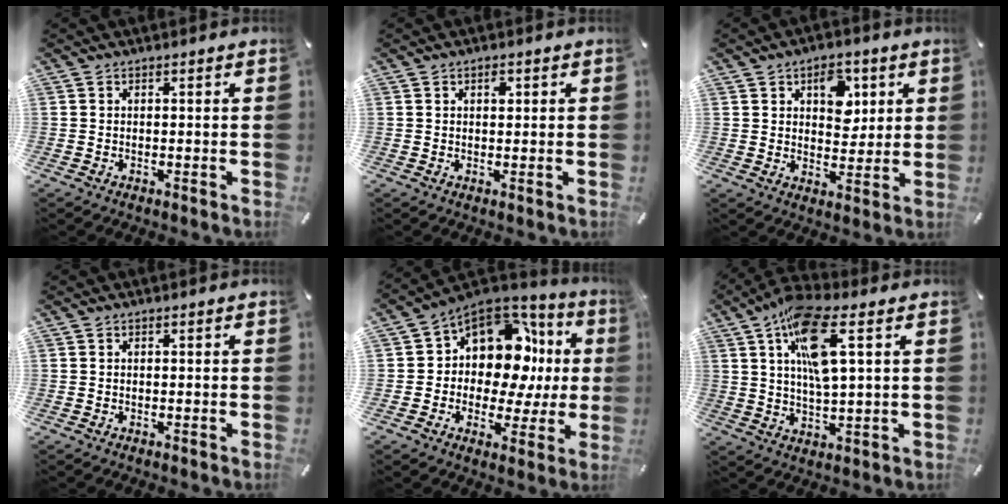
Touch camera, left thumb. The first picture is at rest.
{"total": 1.5, "force": [0.6, 0.9, 1.0], "torque": [-0.013, 0.001, 0.008]}
{"total": 7.7, "force": [2.8, 5.4, 4.6], "torque": [-0.037, -0.010, 0.040]}
{"total": 0.0}
{"total": 13.9, "force": [3.1, 10.1, 9.1], "torque": [-0.141, -0.033, 0.050]}
{"total": 13.8, "force": [5.2, 4.2, 12.1], "torque": [-0.230, -0.007, 0.087]}